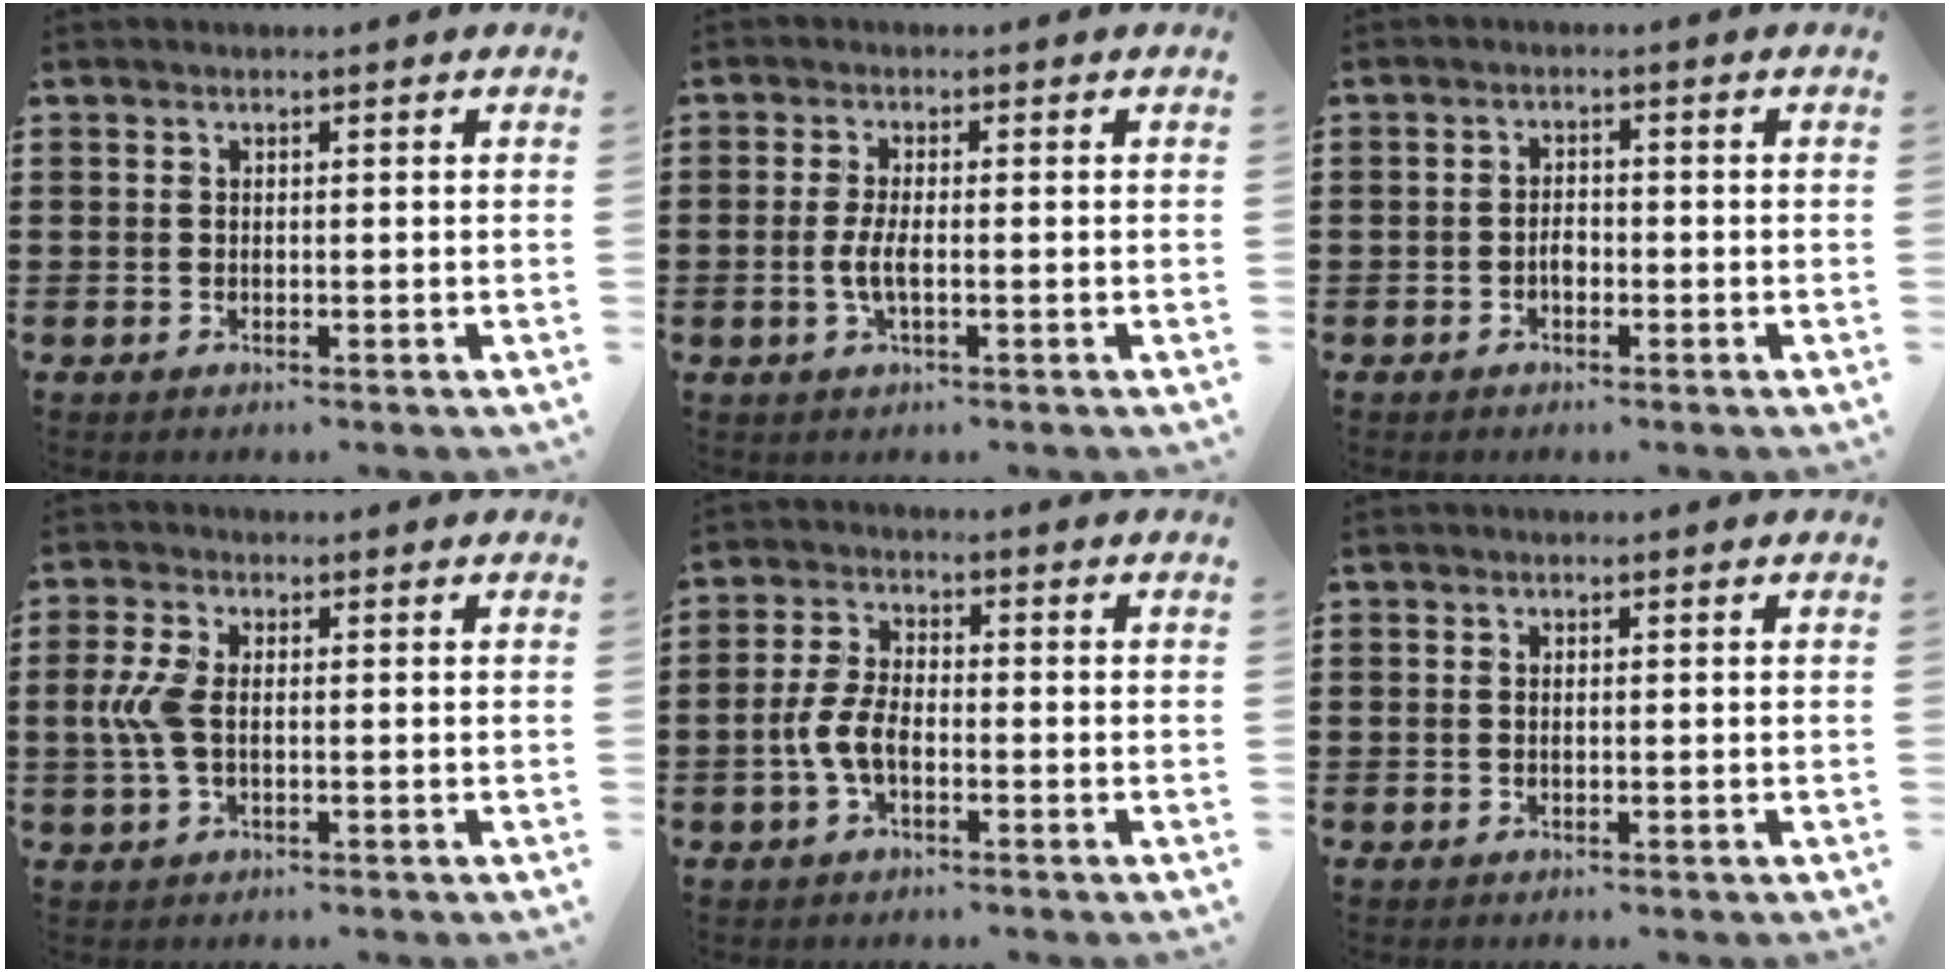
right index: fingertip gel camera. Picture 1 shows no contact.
{"total": 3.5, "force": [-0.7, 0.9, 3.4], "torque": [-0.080, -0.006, -0.020]}
{"total": 1.9, "force": [-0.8, 1.1, 1.4], "torque": [-0.027, 0.002, -0.016]}
{"total": 5.2, "force": [-0.3, 2.4, 4.6], "torque": [-0.122, -0.006, -0.015]}
{"total": 5.3, "force": [-1.7, 2.6, 4.3], "torque": [-0.109, -0.004, -0.040]}
{"total": 0.8, "force": [0.0, 0.4, 0.7], "torque": [-0.014, 0.002, 0.000]}